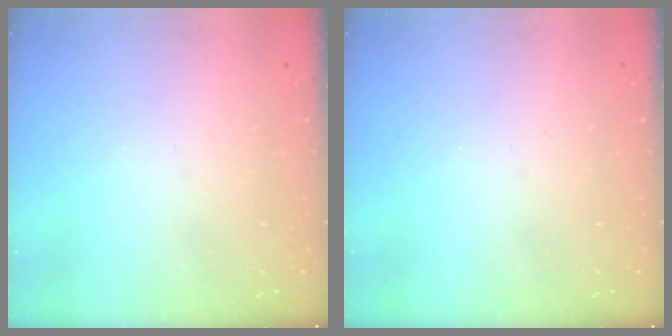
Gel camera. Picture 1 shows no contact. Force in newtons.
{"total": 0.0}